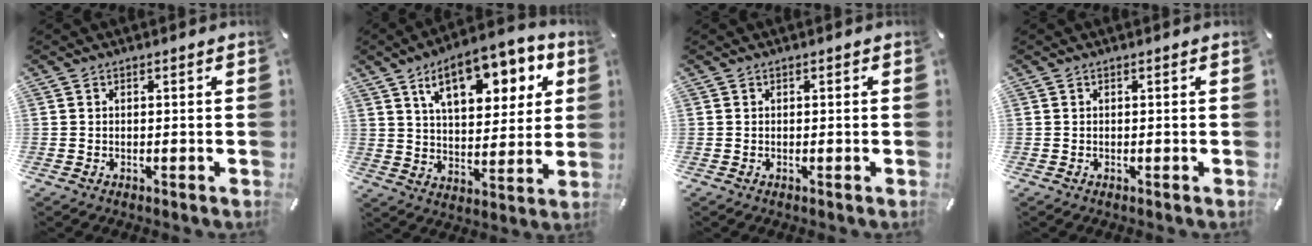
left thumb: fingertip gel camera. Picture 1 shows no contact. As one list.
[{"total": 15.5, "force": [8.1, 7.8, 10.6], "torque": [-0.161, -0.019, 0.135]}, {"total": 0.0}, {"total": 0.0}]